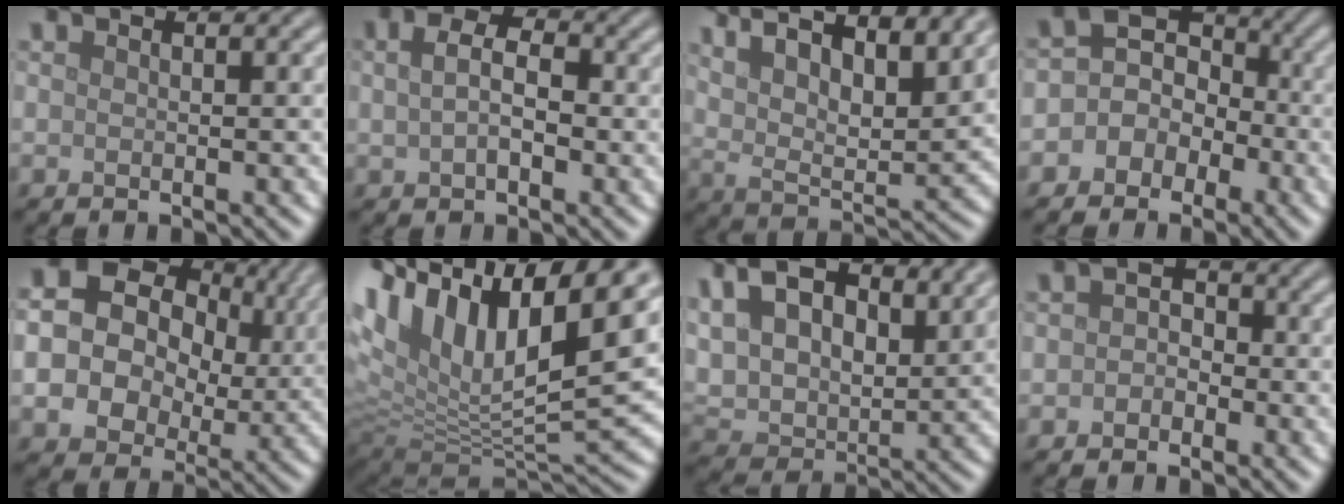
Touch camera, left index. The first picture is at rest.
{"total": 3.8, "force": [0.3, 2.4, 3.0], "torque": [-0.059, 0.006, 0.001]}
{"total": 13.5, "force": [8.5, 4.7, 9.4], "torque": [-0.155, 0.026, 0.110]}
{"total": 4.9, "force": [-1.1, 4.4, 1.8], "torque": [-0.004, 0.020, -0.044]}
{"total": 14.9, "force": [3.6, 12.2, 7.6], "torque": [-0.187, 0.021, 0.068]}
{"total": 15.5, "force": [7.1, 7.3, 11.6], "torque": [-0.231, 0.025, 0.126]}
{"total": 13.0, "force": [6.3, 7.3, 8.7], "torque": [-0.183, 0.019, 0.106]}
{"total": 1.8, "force": [-0.7, 1.4, 0.9], "torque": [-0.013, 0.005, -0.019]}